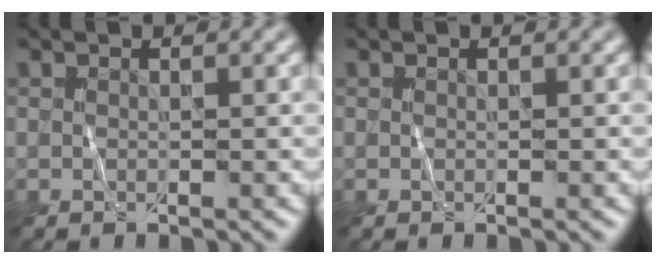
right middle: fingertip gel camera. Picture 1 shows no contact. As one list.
[{"total": 0.0}]